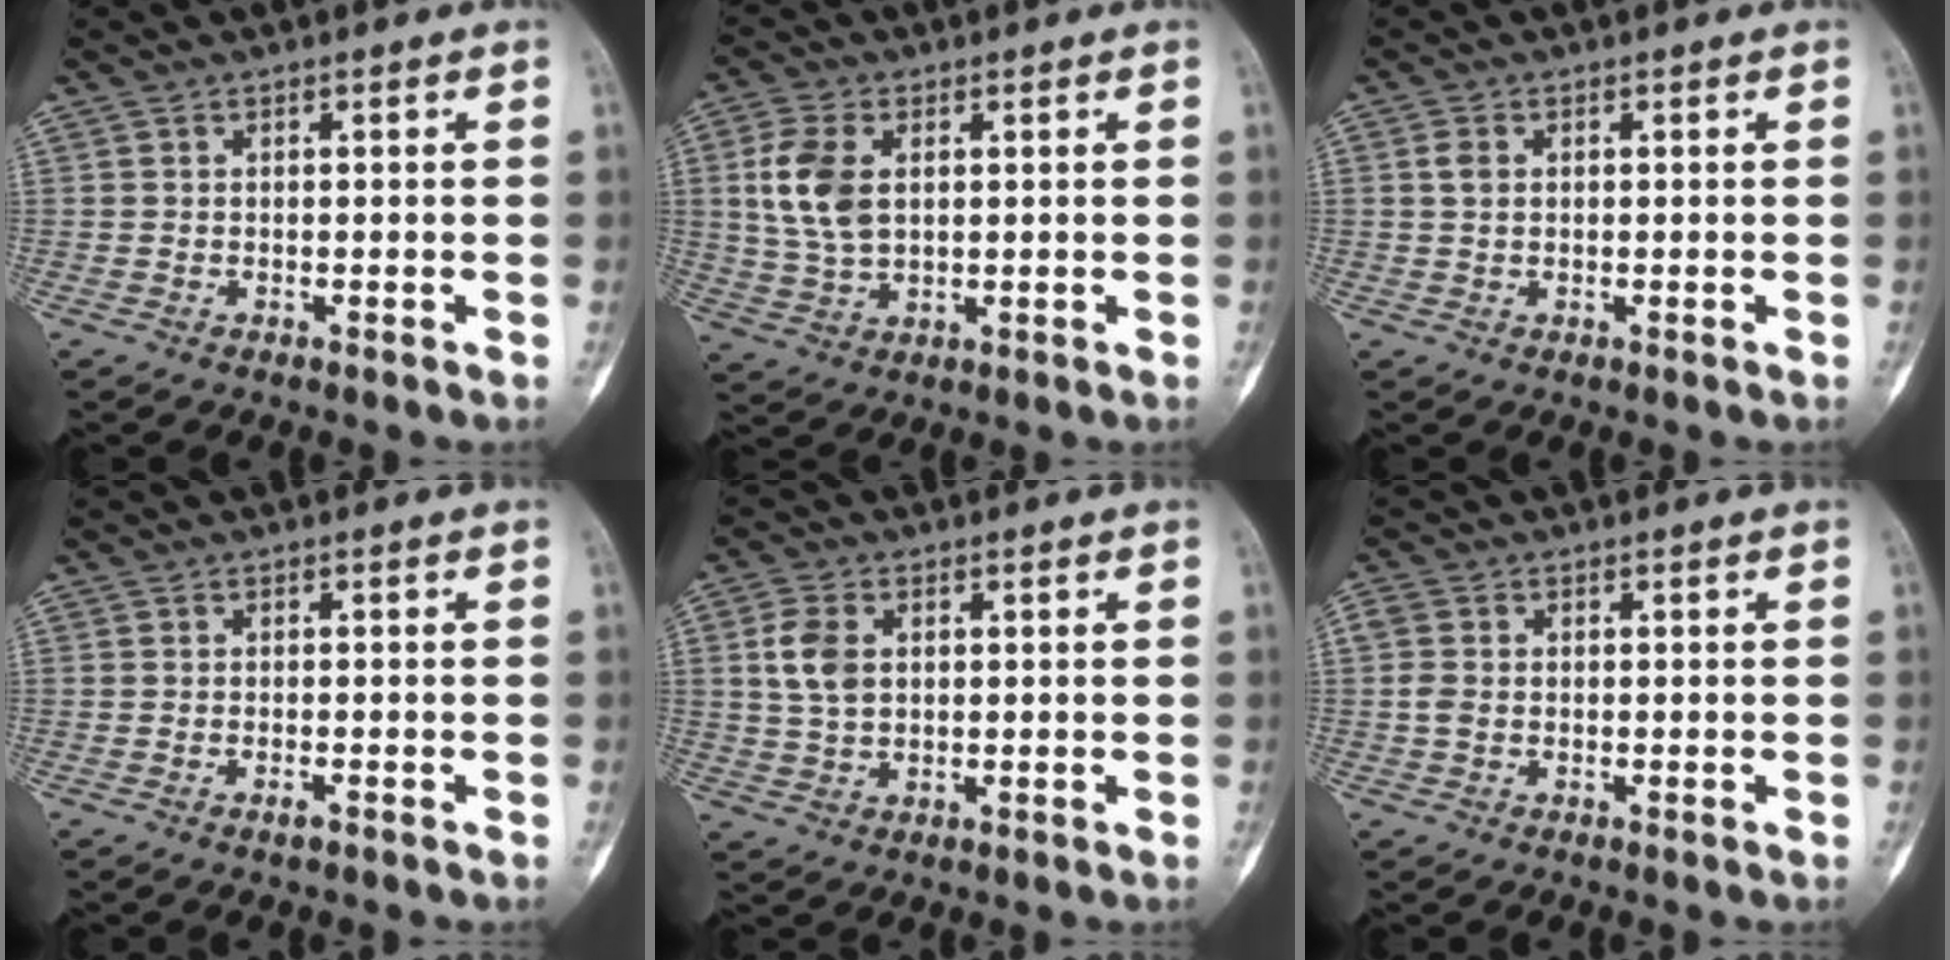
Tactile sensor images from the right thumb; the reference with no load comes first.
{"total": 9.6, "force": [1.9, 5.9, 7.2], "torque": [-0.150, -0.001, 0.044]}
{"total": 2.4, "force": [0.6, 1.7, 1.5], "torque": [-0.029, 0.002, 0.013]}
{"total": 1.0, "force": [-0.7, 0.2, 0.7], "torque": [-0.013, 0.002, -0.014]}
{"total": 6.5, "force": [1.3, 4.4, 4.6], "torque": [-0.090, 0.001, 0.028]}
{"total": 2.5, "force": [-0.1, 2.0, 1.5], "torque": [-0.039, 0.006, -0.005]}